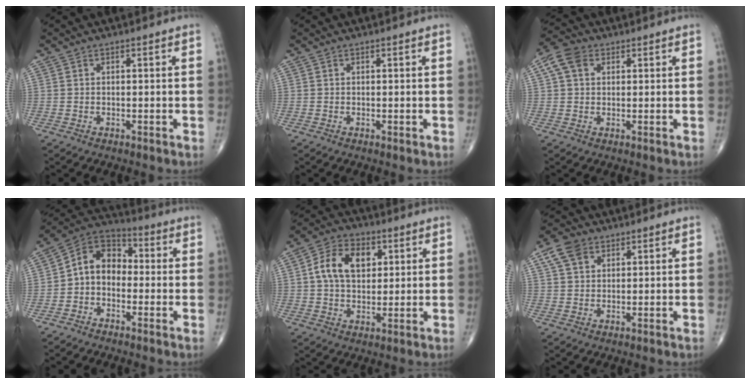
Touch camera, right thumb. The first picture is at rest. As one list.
[{"total": 0.0}, {"total": 5.6, "force": [2.0, 4.0, 3.4], "torque": [-0.062, 0.014, 0.035]}, {"total": 9.6, "force": [-1.2, 7.3, 6.1], "torque": [-0.076, 0.038, -0.041]}, {"total": 11.1, "force": [2.7, 7.5, 7.7], "torque": [-0.116, 0.006, 0.043]}, {"total": 5.5, "force": [2.7, 3.7, 2.9], "torque": [-0.044, 0.002, 0.054]}]